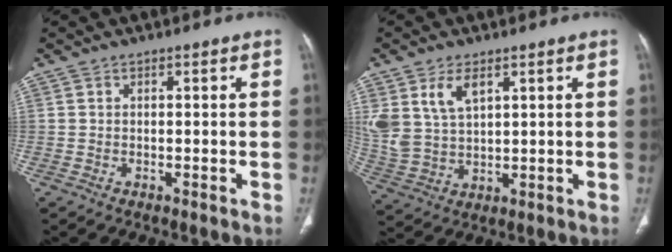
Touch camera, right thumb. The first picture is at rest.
{"total": 9.3, "force": [4.5, 5.2, 6.3], "torque": [-0.129, -0.014, 0.103]}